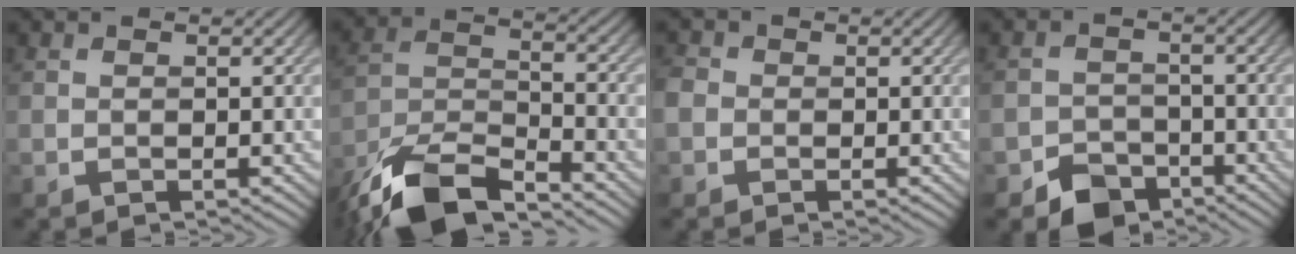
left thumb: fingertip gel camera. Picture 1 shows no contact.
{"total": 12.0, "force": [-9.4, 3.6, 6.6], "torque": [-0.135, -0.010, -0.190]}
{"total": 2.5, "force": [-0.4, 2.3, 1.0], "torque": [-0.025, 0.002, -0.015]}
{"total": 4.9, "force": [-3.6, 2.9, 1.6], "torque": [-0.025, -0.005, -0.071]}